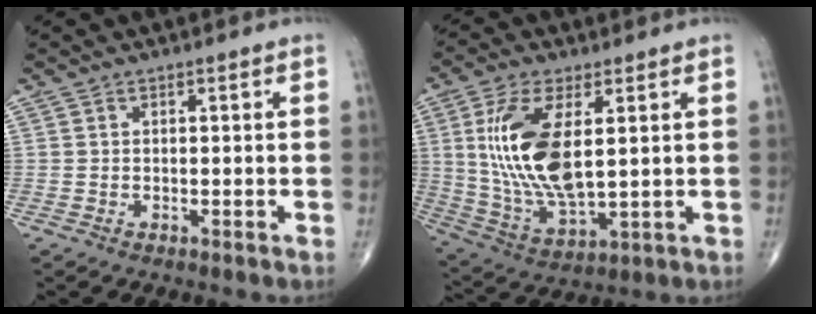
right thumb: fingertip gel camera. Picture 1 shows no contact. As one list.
[{"total": 16.5, "force": [3.2, 7.3, 14.5], "torque": [-0.294, -0.021, 0.073]}]